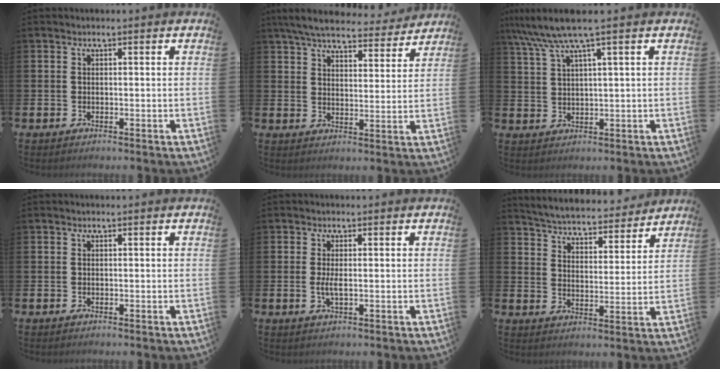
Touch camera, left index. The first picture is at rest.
{"total": 6.7, "force": [6.2, 1.5, 2.1], "torque": [-0.055, -0.037, 0.108]}
{"total": 6.3, "force": [4.3, 0.3, 4.6], "torque": [-0.104, -0.007, 0.075]}
{"total": 0.0}
{"total": 1.8, "force": [-0.1, 0.5, 1.8], "torque": [-0.024, -0.004, -0.003]}
{"total": 4.9, "force": [4.9, 0.7, 0.5], "torque": [-0.037, -0.043, 0.081]}